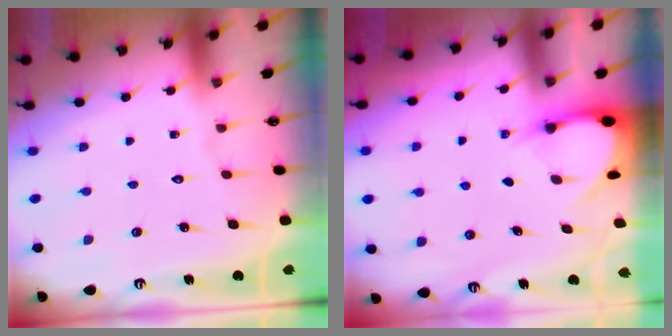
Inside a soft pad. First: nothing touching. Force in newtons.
{"total": 3.1, "press": 3.1, "slide": 0.3}